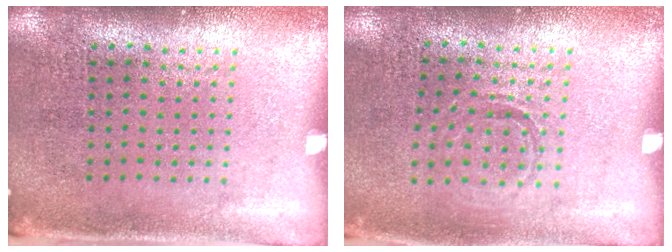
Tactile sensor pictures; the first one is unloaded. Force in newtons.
{"total": 0.8, "press": 0.8, "slide": 0.2}